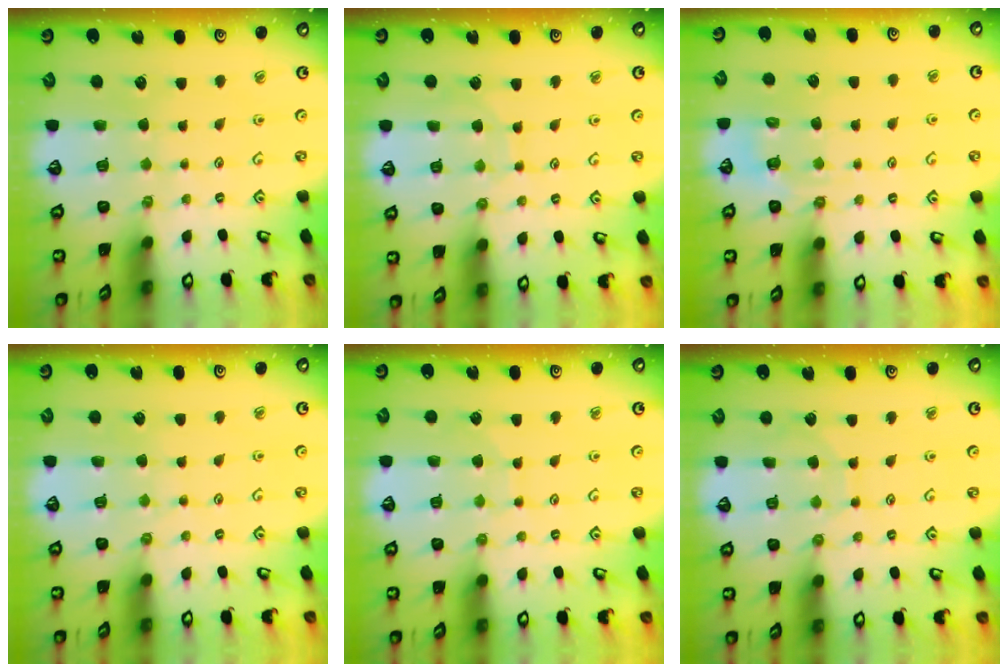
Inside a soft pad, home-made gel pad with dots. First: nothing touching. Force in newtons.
{"total": 6.4, "press": 6.4, "slide": 0.2}
{"total": 2.9, "press": 2.6, "slide": 1.2}
{"total": 2.7, "press": 2.7, "slide": 0.5}
{"total": 6.2, "press": 6.2, "slide": 0.5}
{"total": 6.0, "press": 6.0, "slide": 0.2}